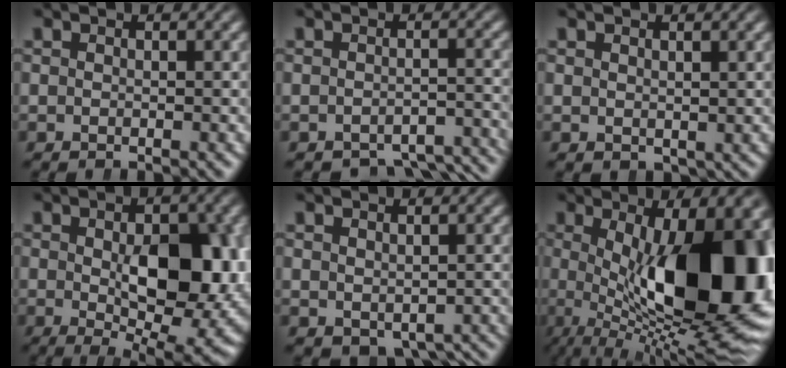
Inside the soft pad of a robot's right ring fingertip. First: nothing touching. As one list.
[{"total": 6.8, "force": [-6.4, 1.6, 1.5], "torque": [-0.005, -0.019, -0.093]}, {"total": 0.6, "force": [0.5, 0.3, 0.2], "torque": [0.002, -0.008, 0.020]}, {"total": 10.5, "force": [-0.4, 4.5, 9.4], "torque": [-0.136, -0.037, 0.010]}, {"total": 4.1, "force": [-3.3, 1.7, 1.8], "torque": [-0.015, -0.022, -0.031]}, {"total": 20.2, "force": [-0.7, 9.0, 18.1], "torque": [-0.265, -0.023, 0.012]}]